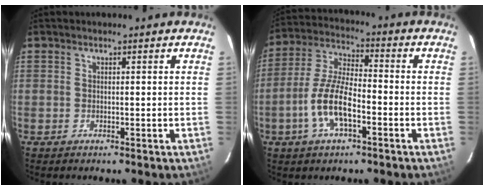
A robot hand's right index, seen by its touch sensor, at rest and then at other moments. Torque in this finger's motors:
{"motor_torque": [0.94, -0.42, 0.66, 0.21]}